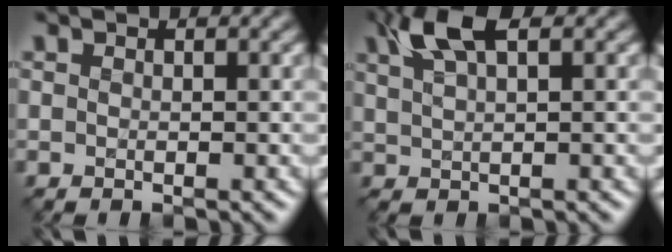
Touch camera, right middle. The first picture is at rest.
{"total": 4.5, "force": [2.6, 1.4, 3.4], "torque": [-0.074, 0.011, 0.051]}